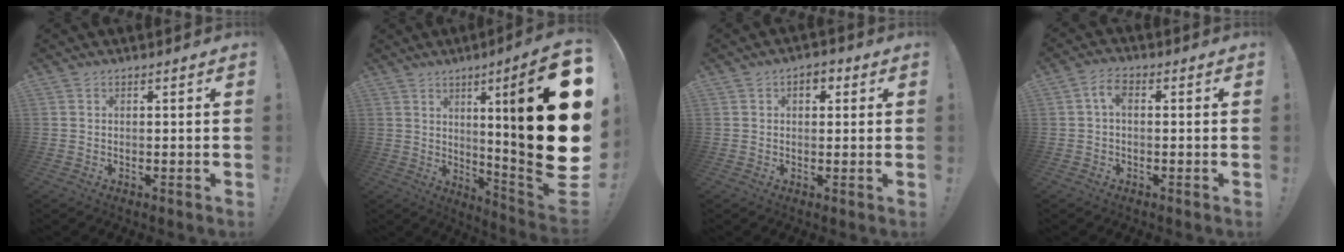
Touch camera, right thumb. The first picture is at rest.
{"total": 25.6, "force": [5.3, 2.6, 24.9], "torque": [-0.362, -0.050, 0.078]}
{"total": 3.8, "force": [1.0, 2.5, 2.6], "torque": [-0.032, 0.004, 0.014]}
{"total": 4.2, "force": [0.4, 2.3, 3.5], "torque": [-0.074, 0.012, 0.010]}